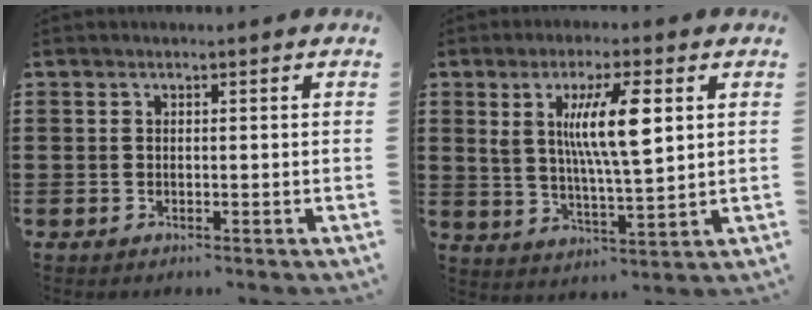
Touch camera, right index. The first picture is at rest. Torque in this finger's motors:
{"motor_torque": [1.07, -0.43, 0.91, 0.21]}